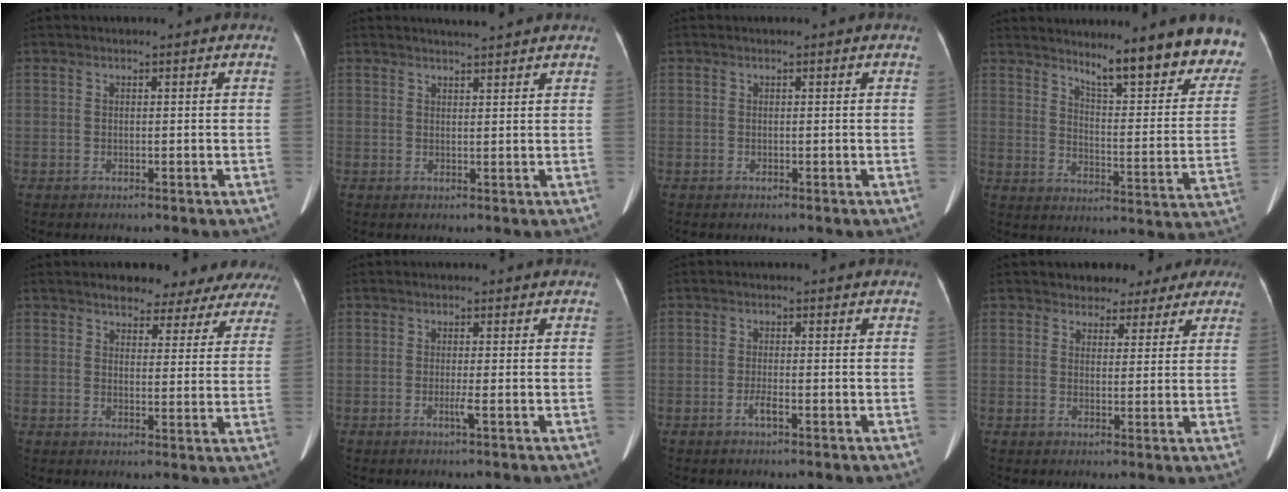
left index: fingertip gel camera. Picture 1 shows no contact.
{"total": 3.9, "force": [3.6, 0.2, 1.5], "torque": [-0.023, -0.002, 0.045]}
{"total": 0.0}
{"total": 17.8, "force": [15.2, 2.0, 9.0], "torque": [-0.100, -0.083, 0.189]}
{"total": 14.5, "force": [13.0, 4.5, 4.6], "torque": [-0.026, -0.016, 0.128]}
{"total": 1.3, "force": [-0.8, -0.3, 0.9], "torque": [-0.019, -0.018, -0.018]}
{"total": 1.5, "force": [-1.3, 0.1, 0.8], "torque": [-0.017, -0.018, -0.025]}
{"total": 7.3, "force": [5.6, 4.5, 1.6], "torque": [0.003, -0.002, 0.053]}